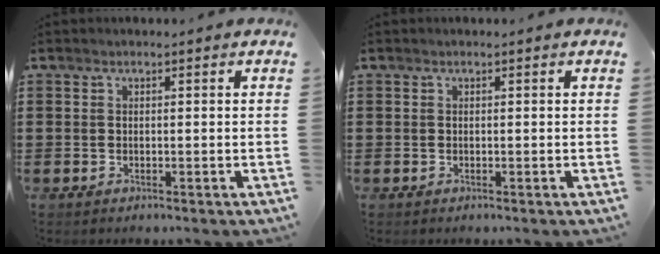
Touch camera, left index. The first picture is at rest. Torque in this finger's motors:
{"motor_torque": [0.00, 0.00, 0.00, 0.00]}